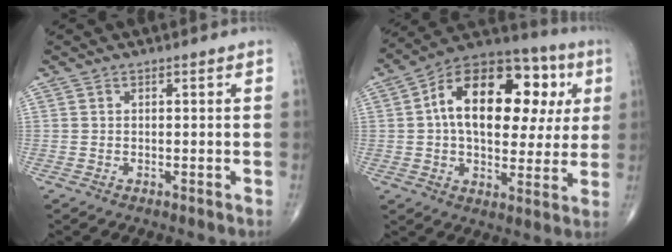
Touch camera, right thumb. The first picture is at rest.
{"total": 23.6, "force": [4.8, 13.5, 18.8], "torque": [-0.252, 0.023, 0.063]}